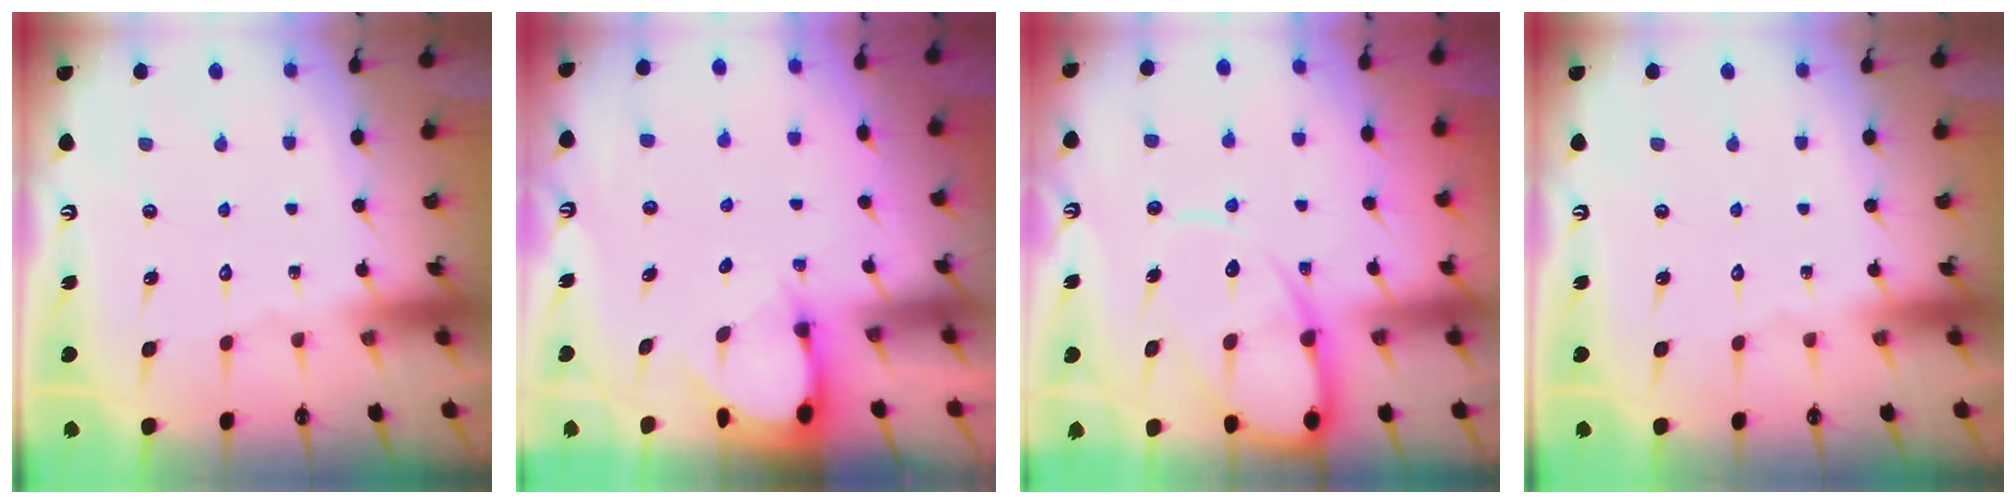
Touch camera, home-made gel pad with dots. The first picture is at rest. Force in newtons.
{"total": 2.6, "press": 2.5, "slide": 0.4}
{"total": 12.1, "press": 12.0, "slide": 1.3}
{"total": 0.0}